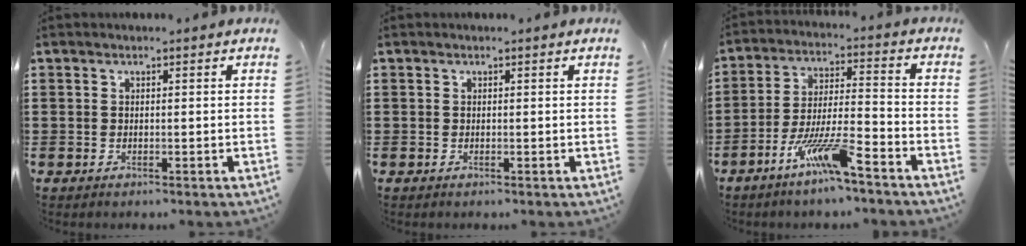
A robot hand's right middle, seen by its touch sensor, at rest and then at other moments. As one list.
[{"total": 0.0}, {"total": 9.5, "force": [-6.4, 1.0, 6.9], "torque": [-0.149, -0.008, -0.127]}]